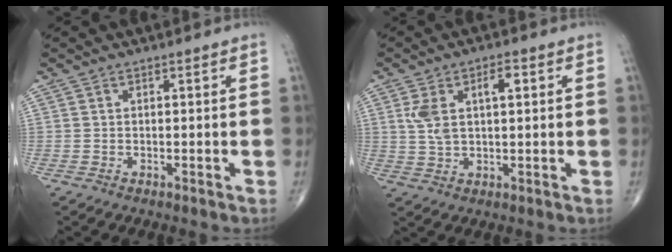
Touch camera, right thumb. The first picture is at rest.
{"total": 7.4, "force": [2.1, 3.6, 6.1], "torque": [-0.118, 0.010, 0.044]}